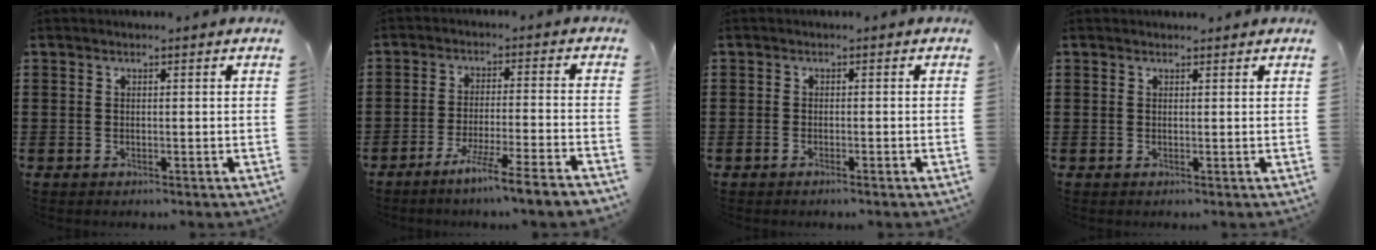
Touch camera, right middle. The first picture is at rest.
{"total": 6.2, "force": [-5.2, -1.0, 3.2], "torque": [-0.054, -0.016, -0.097]}
{"total": 0.7, "force": [-0.5, 0.1, 0.5], "torque": [-0.011, -0.003, -0.010]}
{"total": 0.5, "force": [0.4, 0.2, 0.0], "torque": [0.005, -0.003, 0.007]}